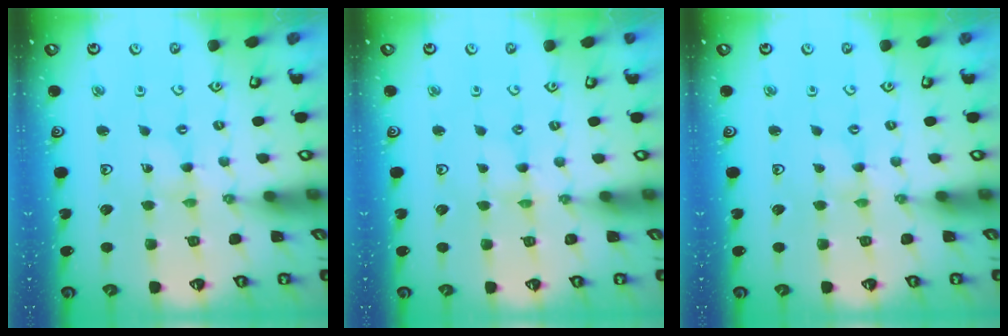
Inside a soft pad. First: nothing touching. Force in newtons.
{"total": 0.0}
{"total": 0.0}